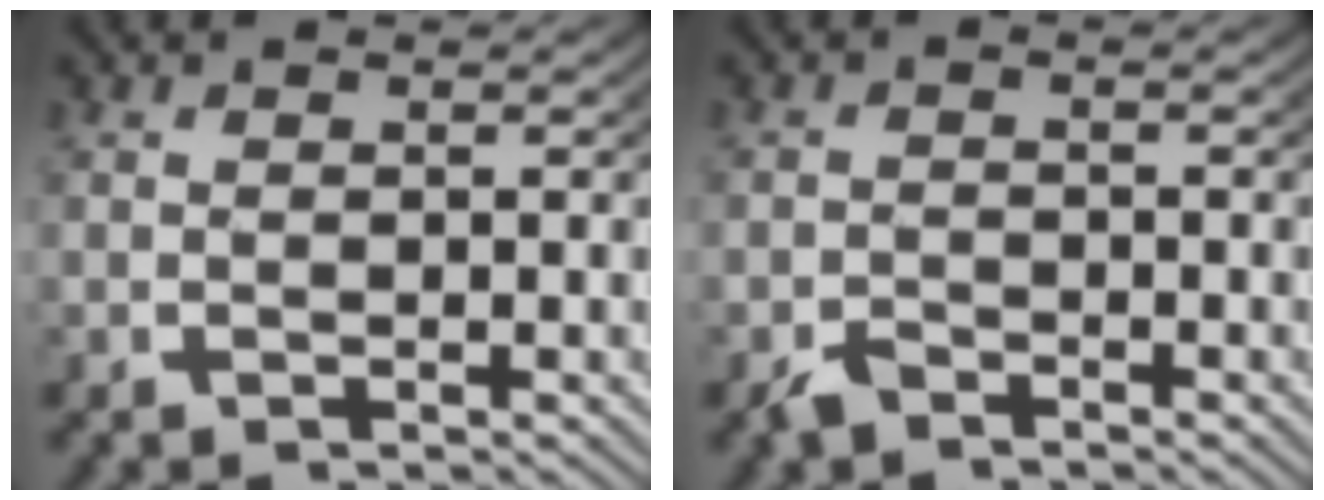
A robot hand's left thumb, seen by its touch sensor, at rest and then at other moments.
{"total": 1.6, "force": [-1.5, 0.5, 0.3], "torque": [-0.005, -0.006, -0.030]}